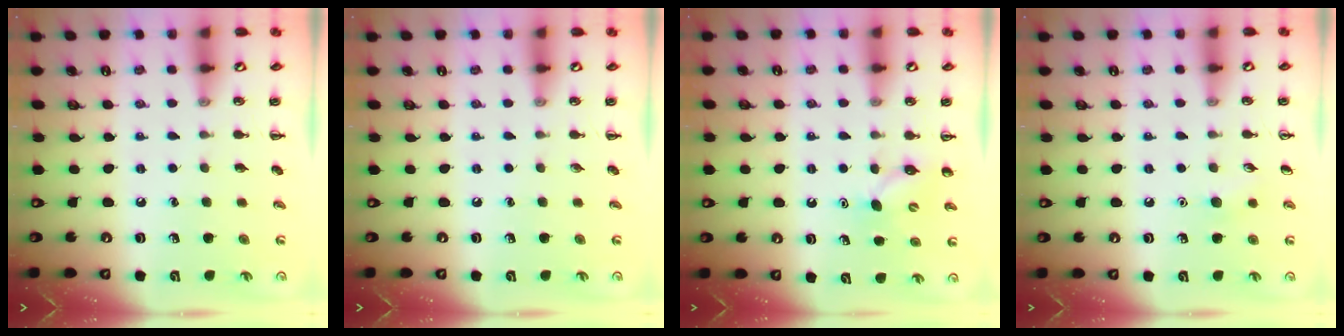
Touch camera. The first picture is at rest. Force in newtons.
{"total": 0.0}
{"total": 4.1, "press": 3.9, "slide": 1.2}
{"total": 5.3, "press": 5.0, "slide": 1.7}